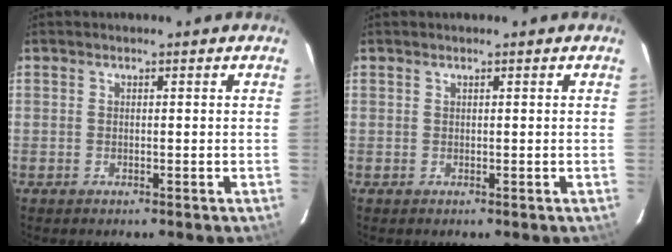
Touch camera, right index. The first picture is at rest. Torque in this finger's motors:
{"motor_torque": [-0.17, -0.15, -0.08, 0.00]}